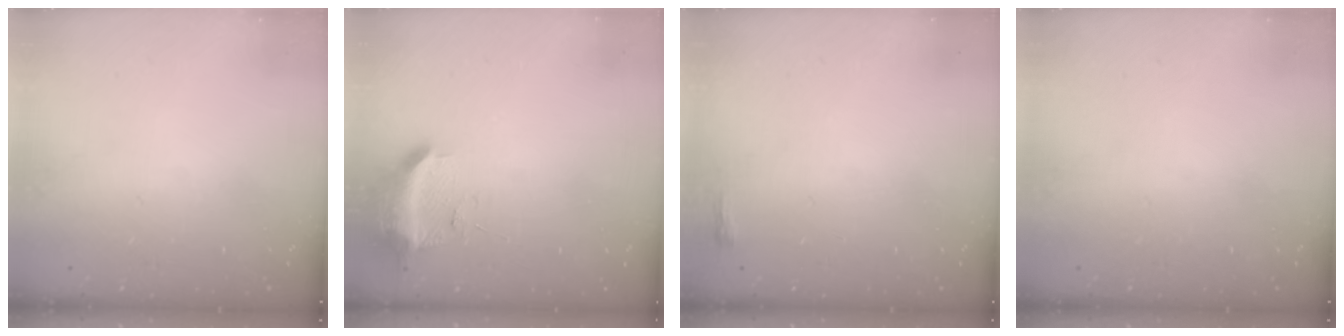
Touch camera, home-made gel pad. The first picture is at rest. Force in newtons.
{"total": 10.0, "press": 10.0, "slide": 0.4}
{"total": 2.3, "press": 2.2, "slide": 0.7}
{"total": 0.0}